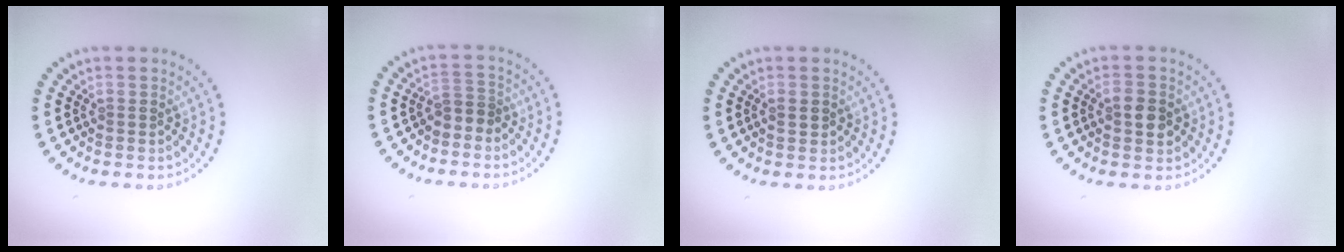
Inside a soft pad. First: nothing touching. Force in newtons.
{"total": 1.5, "press": 1.0, "slide": 1.1}
{"total": 0.7, "press": 0.6, "slide": 0.3}
{"total": 2.6, "press": 2.6, "slide": 0.1}